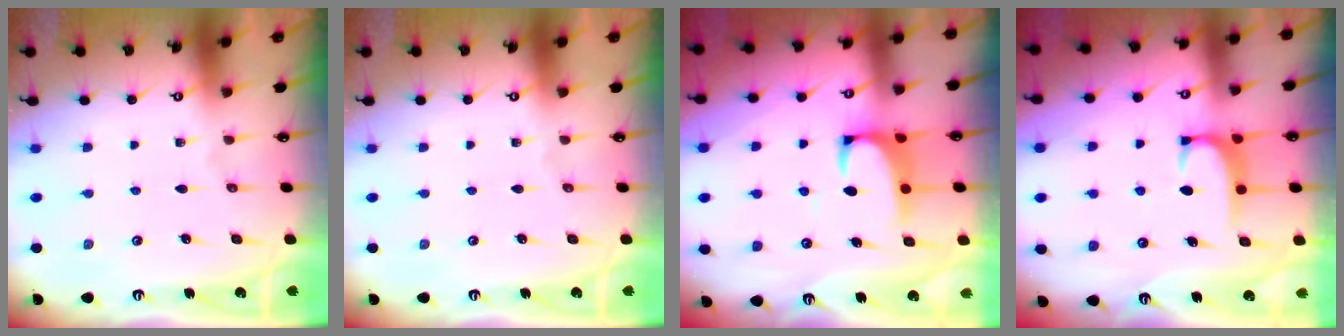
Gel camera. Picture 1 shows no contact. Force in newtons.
{"total": 0.0}
{"total": 2.1, "press": 1.9, "slide": 0.9}
{"total": 1.7, "press": 1.6, "slide": 0.5}